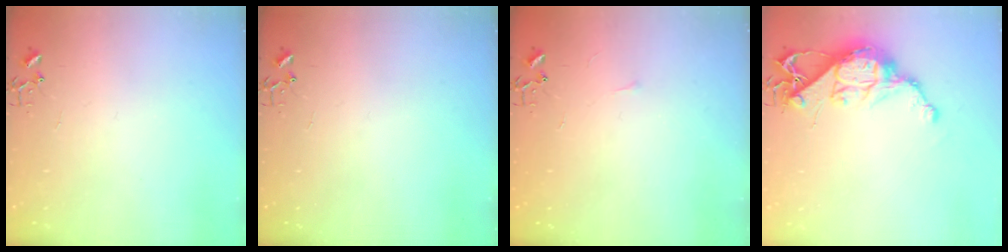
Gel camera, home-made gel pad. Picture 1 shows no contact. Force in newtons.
{"total": 0.0}
{"total": 3.3, "press": 3.2, "slide": 0.5}
{"total": 12.8, "press": 12.7, "slide": 1.0}